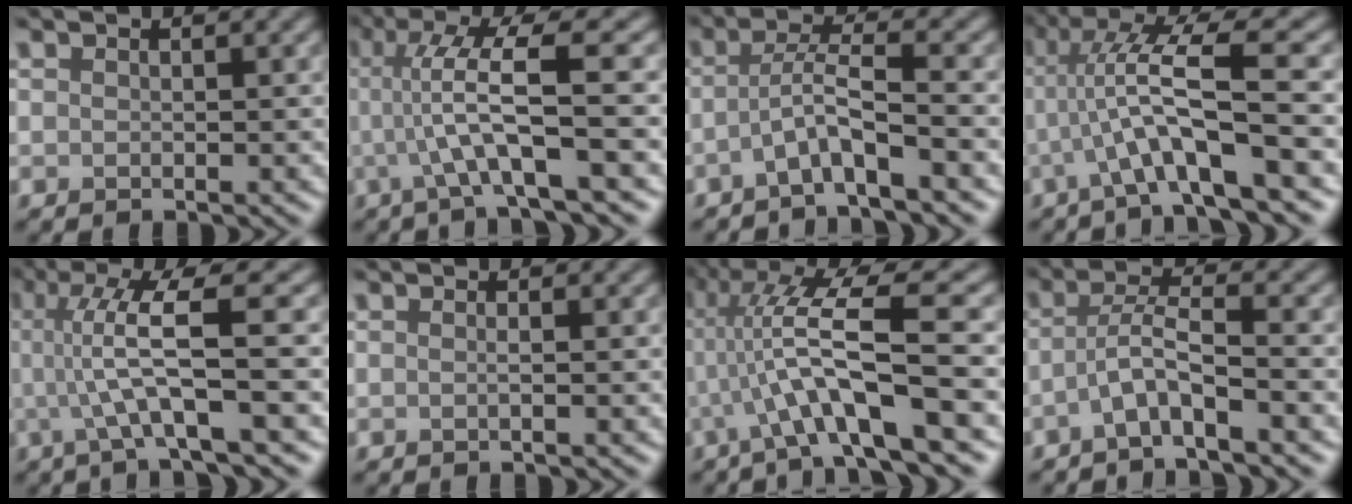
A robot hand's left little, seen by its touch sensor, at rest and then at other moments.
{"total": 6.3, "force": [-0.1, 0.7, 6.2], "torque": [-0.112, 0.006, -0.002]}
{"total": 3.5, "force": [-1.7, 0.2, 3.1], "torque": [-0.061, 0.009, -0.042]}
{"total": 7.2, "force": [-0.8, 0.8, 7.1], "torque": [-0.128, 0.015, -0.019]}
{"total": 6.6, "force": [0.2, 0.9, 6.6], "torque": [-0.117, 0.004, 0.003]}
{"total": 0.7, "force": [-0.1, 0.2, 0.6], "torque": [-0.008, -0.001, -0.004]}
{"total": 9.0, "force": [-0.6, 1.4, 8.9], "torque": [-0.153, 0.014, -0.014]}
{"total": 3.4, "force": [-1.6, 0.3, 2.9], "torque": [-0.058, 0.009, -0.040]}